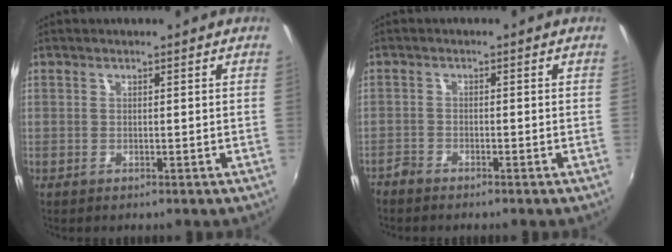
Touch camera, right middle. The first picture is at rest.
{"total": 2.0, "force": [-1.9, 0.6, 0.2], "torque": [-0.010, -0.005, -0.042]}